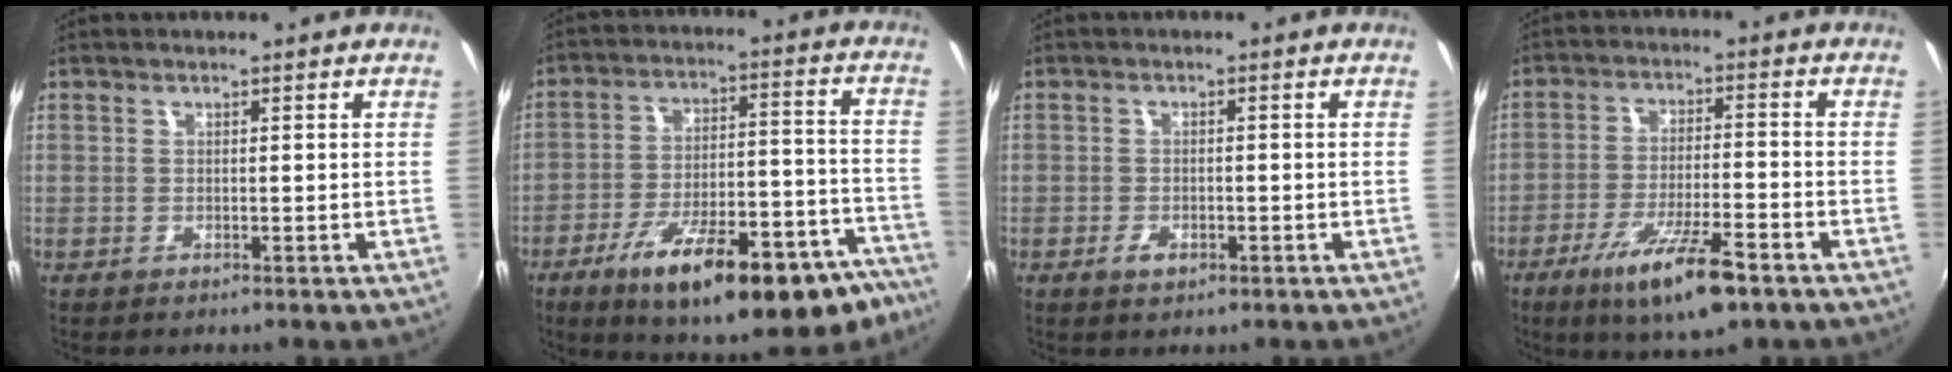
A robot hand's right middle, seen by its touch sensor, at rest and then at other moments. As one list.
[{"total": 25.9, "force": [-18.0, 8.2, 16.8], "torque": [-0.241, -0.002, -0.245]}, {"total": 2.5, "force": [-1.3, 1.4, 1.6], "torque": [-0.032, -0.002, -0.023]}, {"total": 12.2, "force": [-7.4, 2.4, 9.3], "torque": [-0.186, -0.024, -0.127]}]